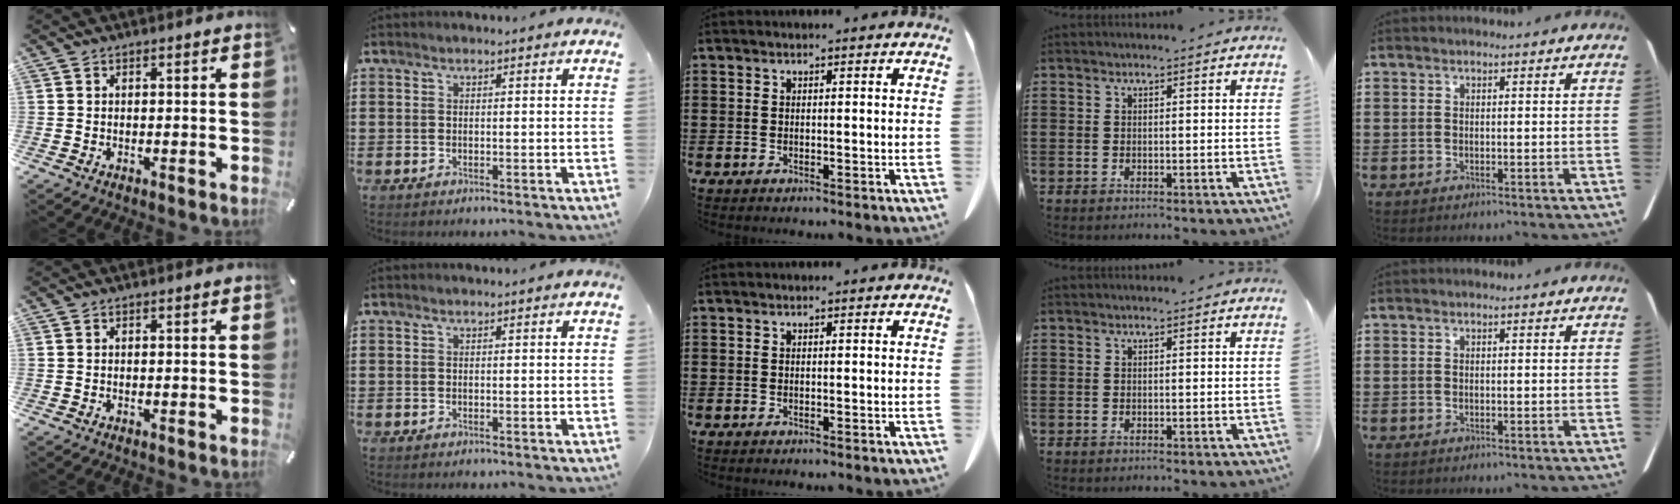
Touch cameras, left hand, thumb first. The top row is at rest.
{}